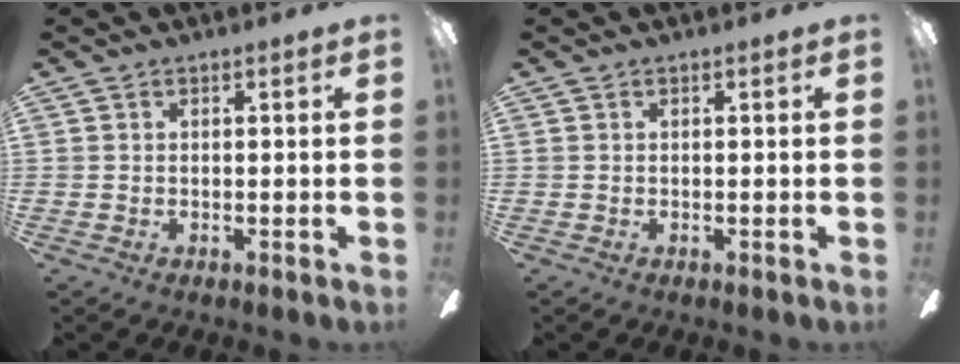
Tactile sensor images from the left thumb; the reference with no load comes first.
{"total": 0.0}